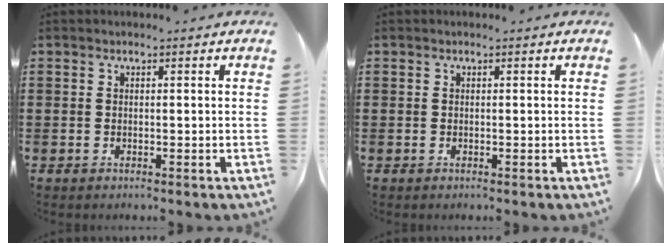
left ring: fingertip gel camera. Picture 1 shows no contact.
{"total": 0.0}